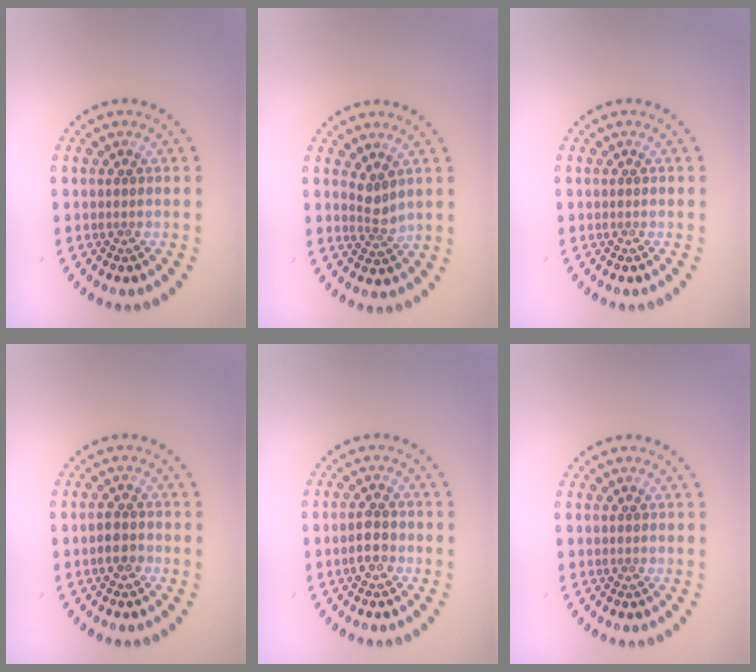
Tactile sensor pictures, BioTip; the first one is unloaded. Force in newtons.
{"total": 1.8, "press": 1.3, "slide": 1.2}
{"total": 0.0}
{"total": 1.7, "press": 1.6, "slide": 0.6}
{"total": 2.1, "press": 2.1, "slide": 0.4}
{"total": 0.0}